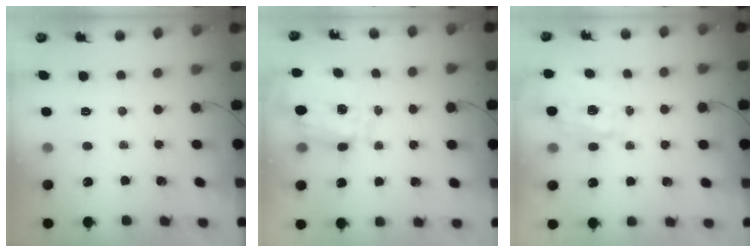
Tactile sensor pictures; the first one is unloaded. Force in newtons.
{"total": 1.5, "press": 1.4, "slide": 0.4}
{"total": 1.9, "press": 1.8, "slide": 0.5}